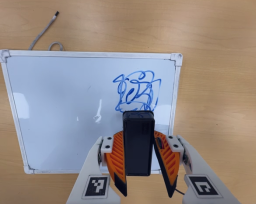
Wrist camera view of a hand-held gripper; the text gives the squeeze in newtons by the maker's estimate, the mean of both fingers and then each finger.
{"total": 4.2, "left": 3.8, "right": 4.6}